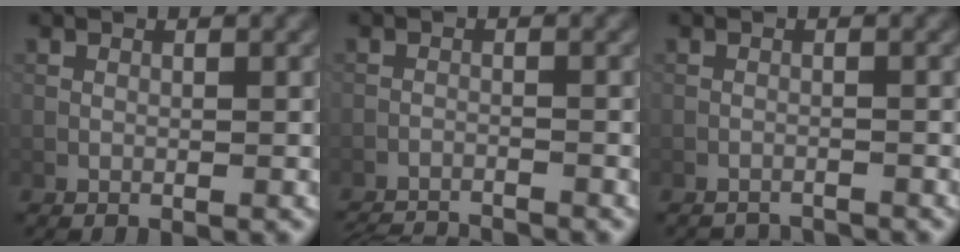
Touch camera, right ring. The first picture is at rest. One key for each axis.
{"total": 6.8, "fx": -6.6, "fy": 0.9, "fz": 1.1, "tx": -0.020, "ty": -0.013, "tz": -0.099}
{"total": 3.1, "fx": -3.1, "fy": 0.3, "fz": 0.2, "tx": -0.009, "ty": -0.006, "tz": -0.048}